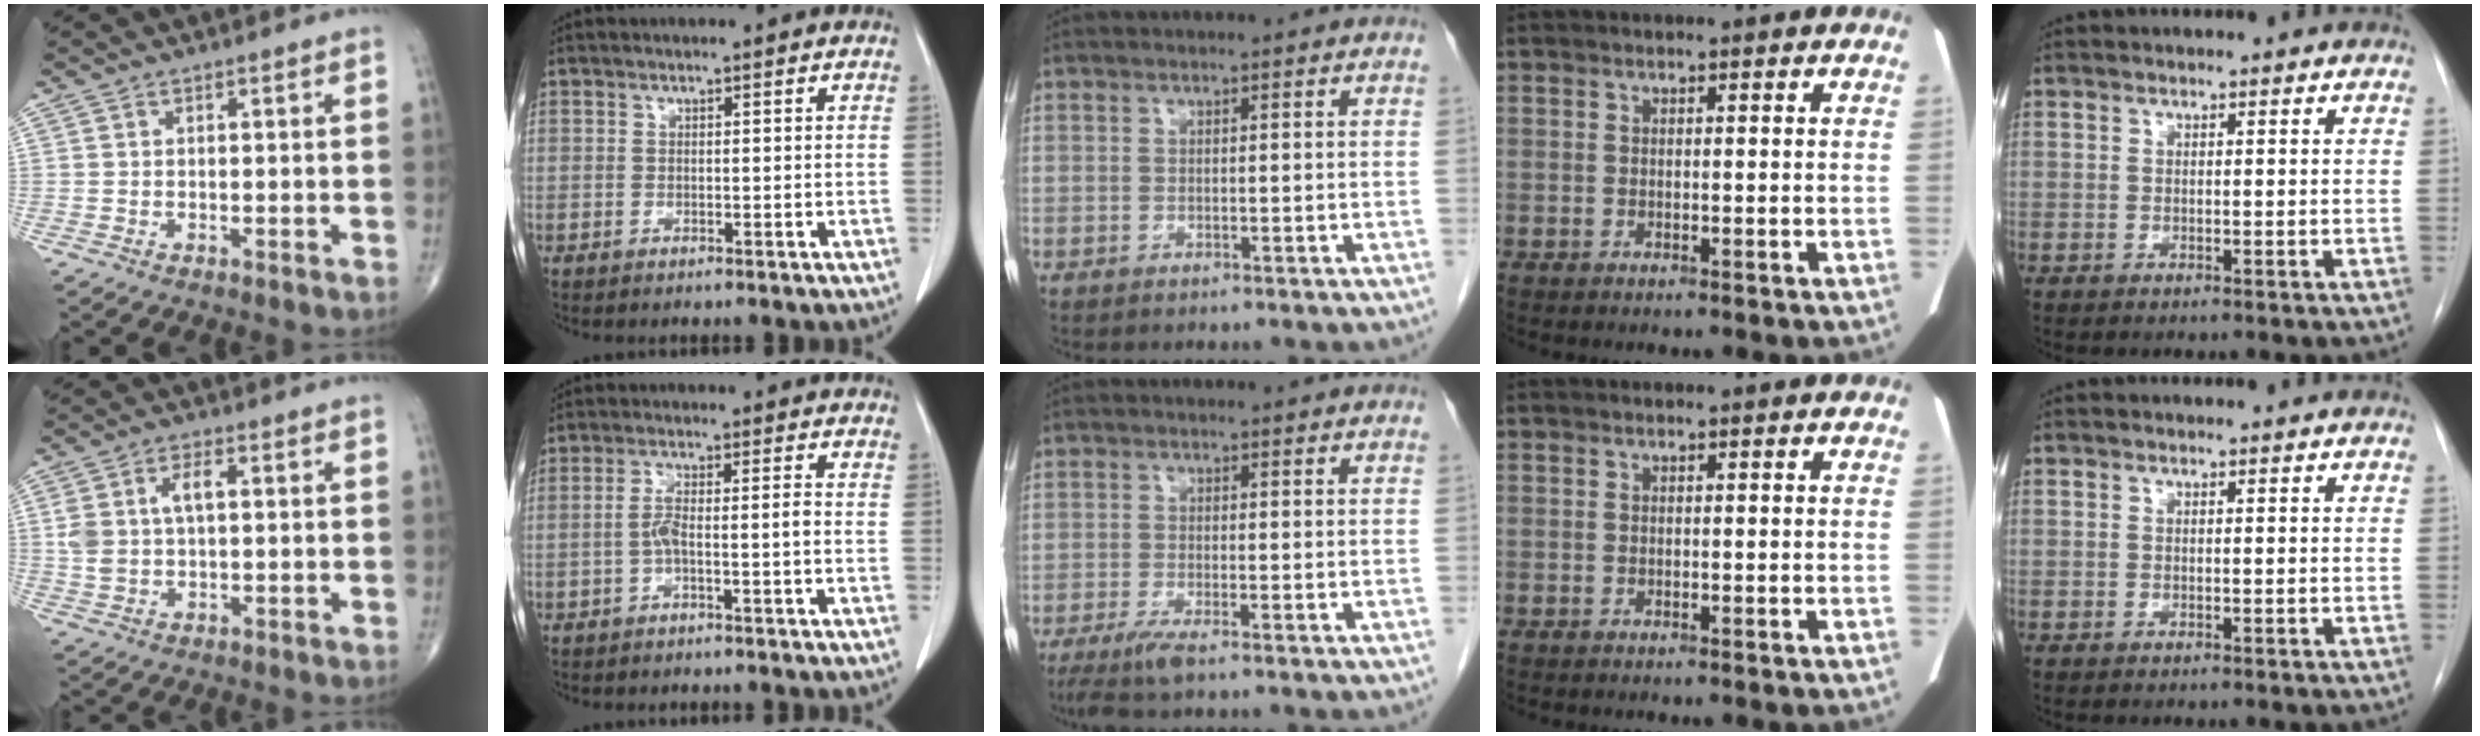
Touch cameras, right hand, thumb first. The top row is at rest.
{"thumb": {"total": 6.4, "force": [1.1, 3.4, 5.3], "torque": [-0.109, 0.012, 0.024]}, "index": {"total": 3.6, "force": [-1.2, 0.2, 3.4], "torque": [-0.065, 0.011, -0.023]}, "middle": {"total": 3.6, "force": [-2.5, 0.1, 2.6], "torque": [-0.053, -0.012, -0.050]}}